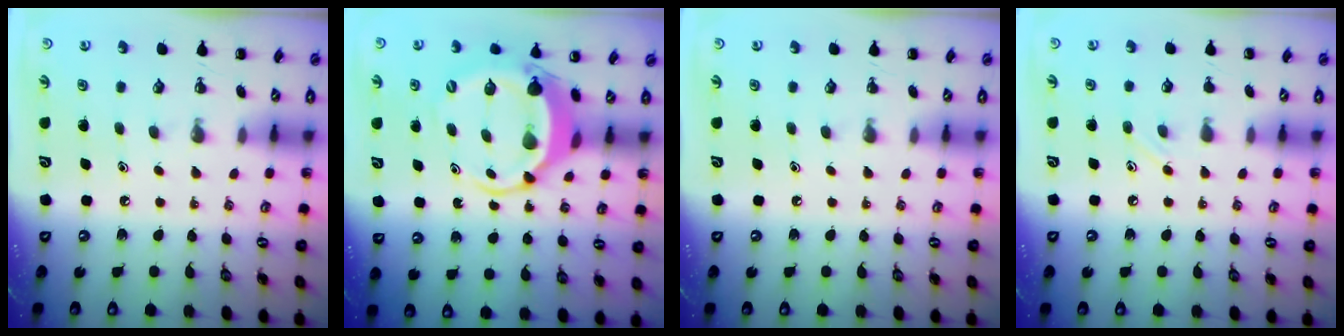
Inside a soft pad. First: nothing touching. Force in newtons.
{"total": 5.9, "press": 5.8, "slide": 1.2}
{"total": 0.0}
{"total": 4.8, "press": 4.6, "slide": 1.5}